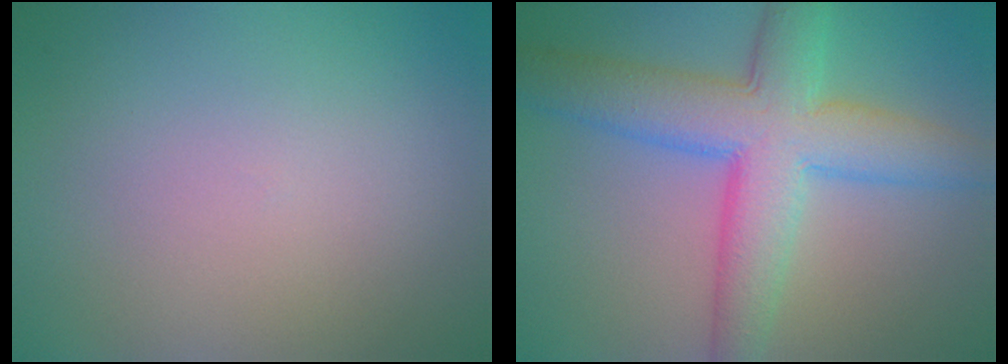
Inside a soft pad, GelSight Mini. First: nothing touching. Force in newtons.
{"total": 8.9, "press": 8.9, "slide": 0.1}